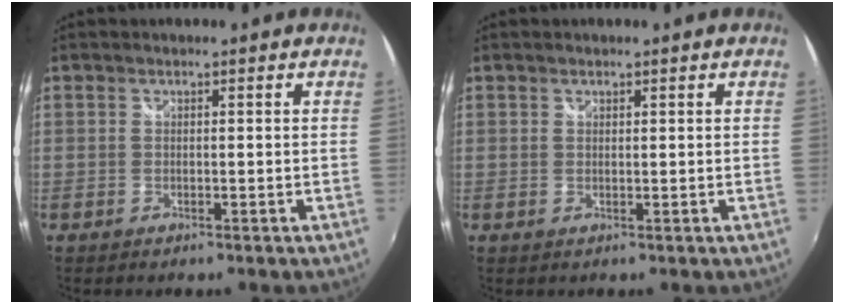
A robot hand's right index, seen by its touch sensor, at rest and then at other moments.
{"total": 0.5, "force": [0.4, 0.3, 0.1], "torque": [-0.002, 0.001, 0.007]}